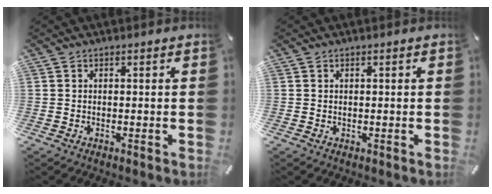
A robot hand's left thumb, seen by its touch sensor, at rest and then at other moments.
{"total": 0.0}